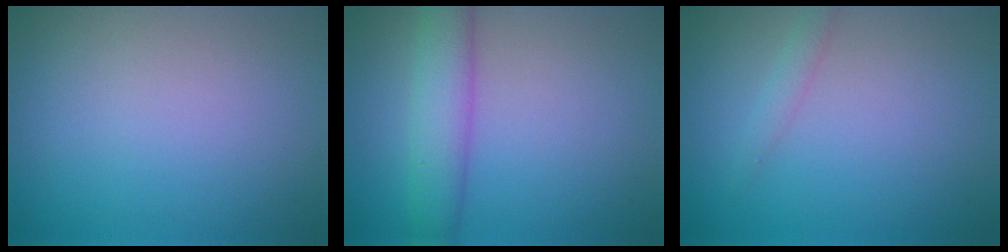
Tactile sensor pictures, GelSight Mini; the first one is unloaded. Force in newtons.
{"total": 4.4, "press": 4.4, "slide": 0.1}
{"total": 1.1, "press": 1.1, "slide": 0.1}